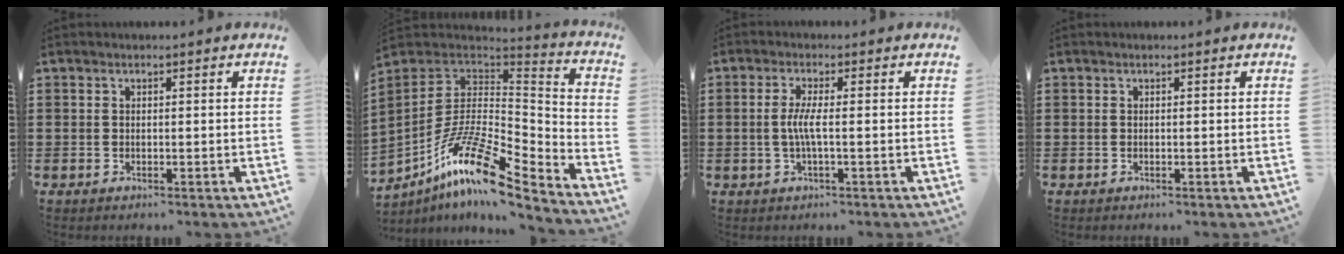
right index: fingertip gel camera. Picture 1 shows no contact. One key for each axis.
{"total": 15.1, "fx": -8.9, "fy": 4.4, "fz": 11.4, "tx": -0.226, "ty": 0.009, "tz": -0.166}
{"total": 3.3, "fx": -0.4, "fy": 0.0, "fz": 3.3, "tx": -0.076, "ty": -0.010, "tz": -0.014}
{"total": 0.0}